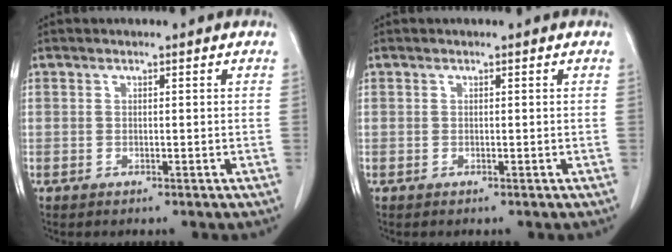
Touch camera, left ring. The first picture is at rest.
{"total": 0.0}